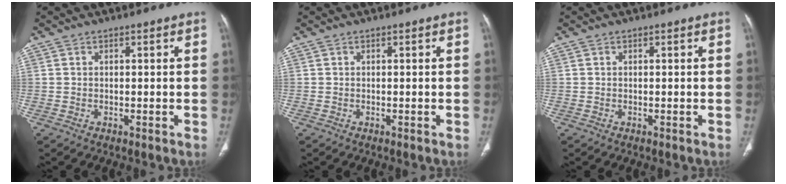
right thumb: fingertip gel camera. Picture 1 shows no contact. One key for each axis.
{"total": 0.0}
{"total": 0.0}